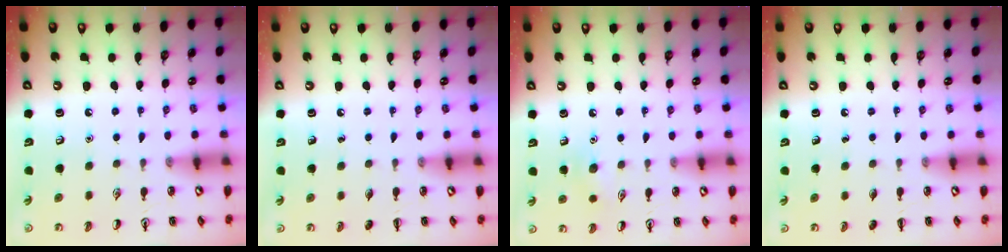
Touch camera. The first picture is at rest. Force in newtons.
{"total": 0.0}
{"total": 7.3, "press": 7.1, "slide": 1.8}
{"total": 0.0}